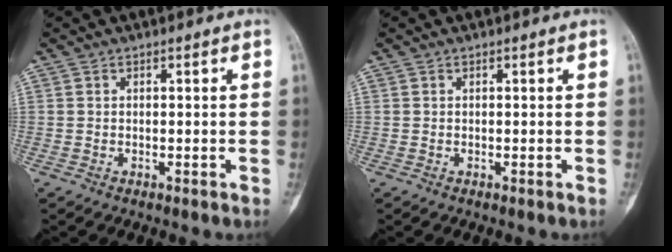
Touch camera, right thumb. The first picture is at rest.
{"total": 0.0}